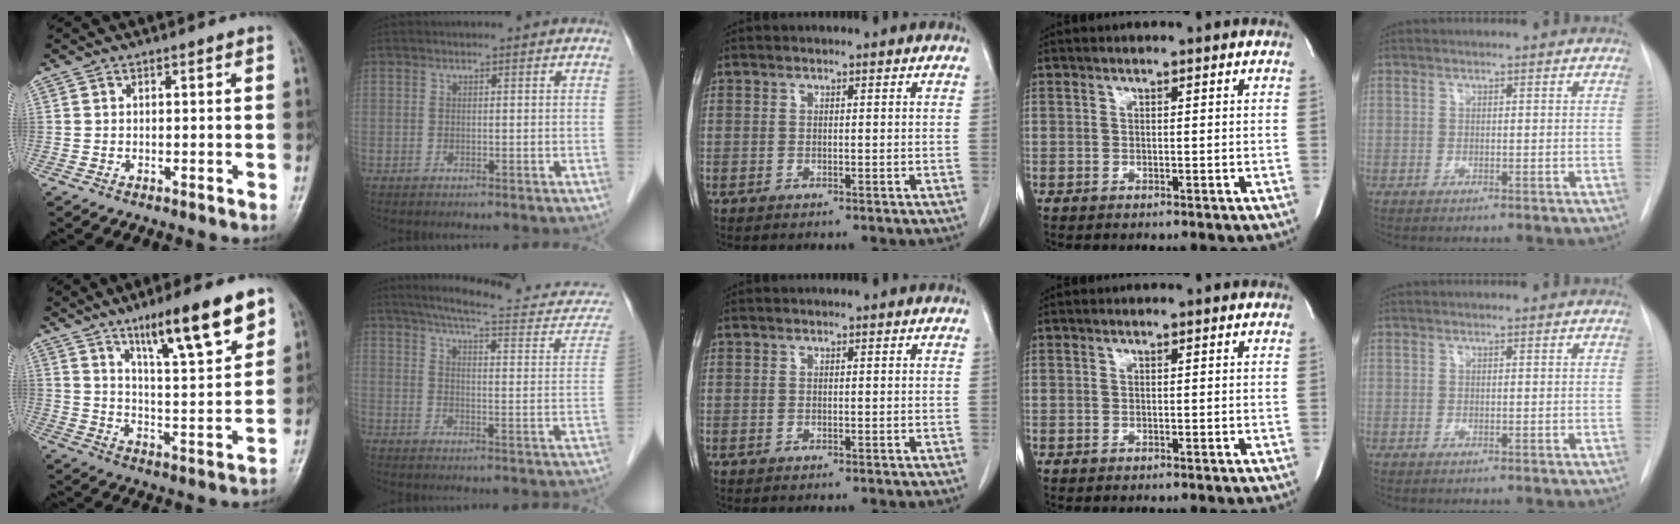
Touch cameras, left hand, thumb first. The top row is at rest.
{"thumb": {"total": 16.7, "force": [10.2, 3.1, 12.8], "torque": [-0.181, -0.050, 0.168]}, "index": {"total": 19.5, "force": [17.7, 2.6, 7.8], "torque": [-0.095, -0.034, 0.214]}}